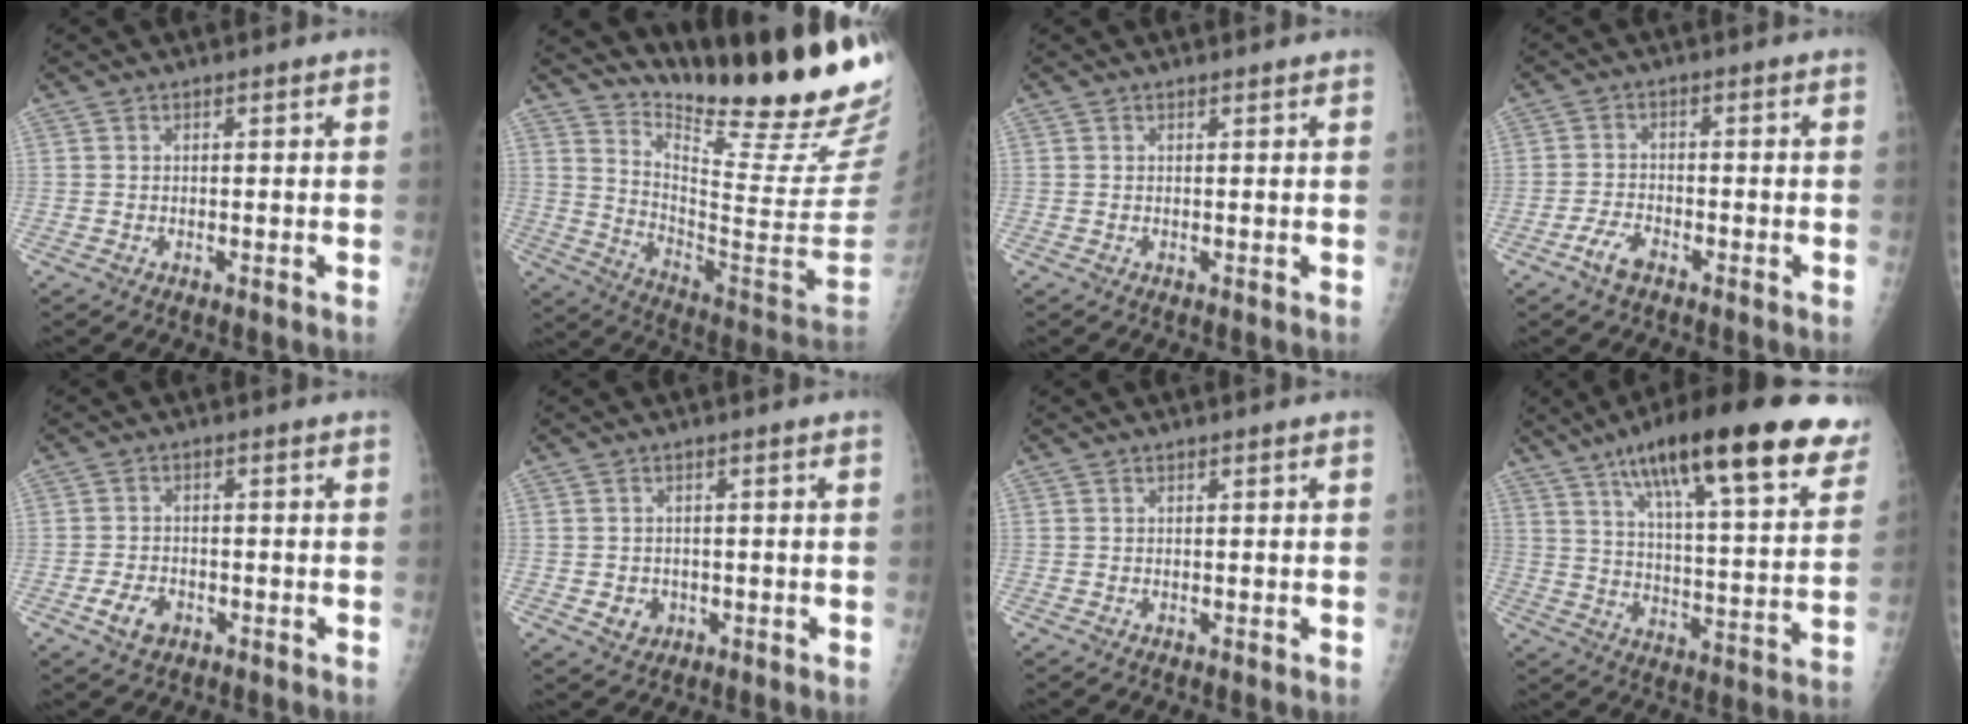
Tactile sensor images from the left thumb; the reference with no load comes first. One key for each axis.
{"total": 26.5, "fx": 21.2, "fy": 2.8, "fz": 15.7, "tx": -0.213, "ty": -0.180, "tz": 0.310}
{"total": 0.5, "fx": 0.5, "fy": 0.2, "fz": 0.1, "tx": -0.006, "ty": -0.002, "tz": 0.006}
{"total": 3.8, "fx": -2.6, "fy": 1.7, "fz": 2.3, "tx": -0.047, "ty": 0.013, "tz": -0.049}
{"total": 4.3, "fx": -2.1, "fy": 2.9, "fz": 2.5, "tx": -0.040, "ty": 0.009, "tz": -0.034}
{"total": 3.0, "fx": -0.7, "fy": 2.7, "fz": 1.1, "tx": -0.005, "ty": 0.003, "tz": -0.002}
{"total": 0.0}
{"total": 27.7, "fx": 16.5, "fy": 7.0, "fz": 21.2, "tx": -0.288, "ty": -0.030, "tz": 0.244}